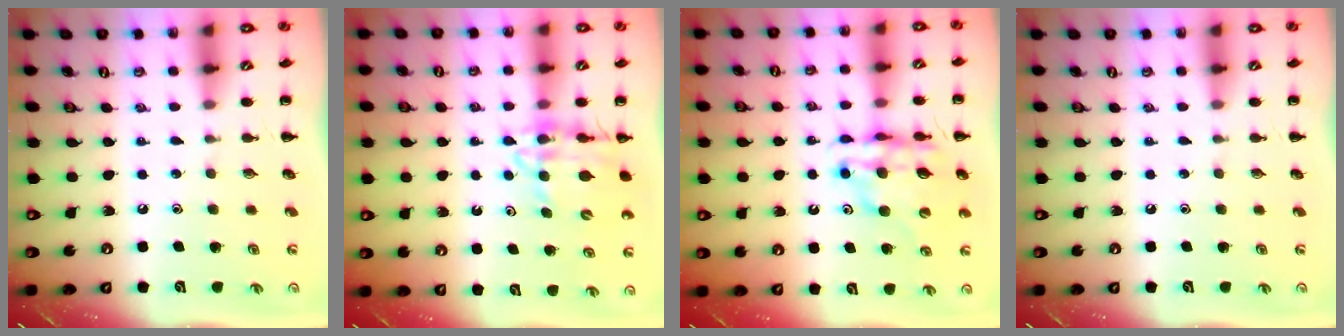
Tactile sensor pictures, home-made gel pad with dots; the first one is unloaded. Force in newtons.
{"total": 12.0, "press": 11.4, "slide": 3.6}
{"total": 13.2, "press": 12.6, "slide": 3.8}
{"total": 0.0}